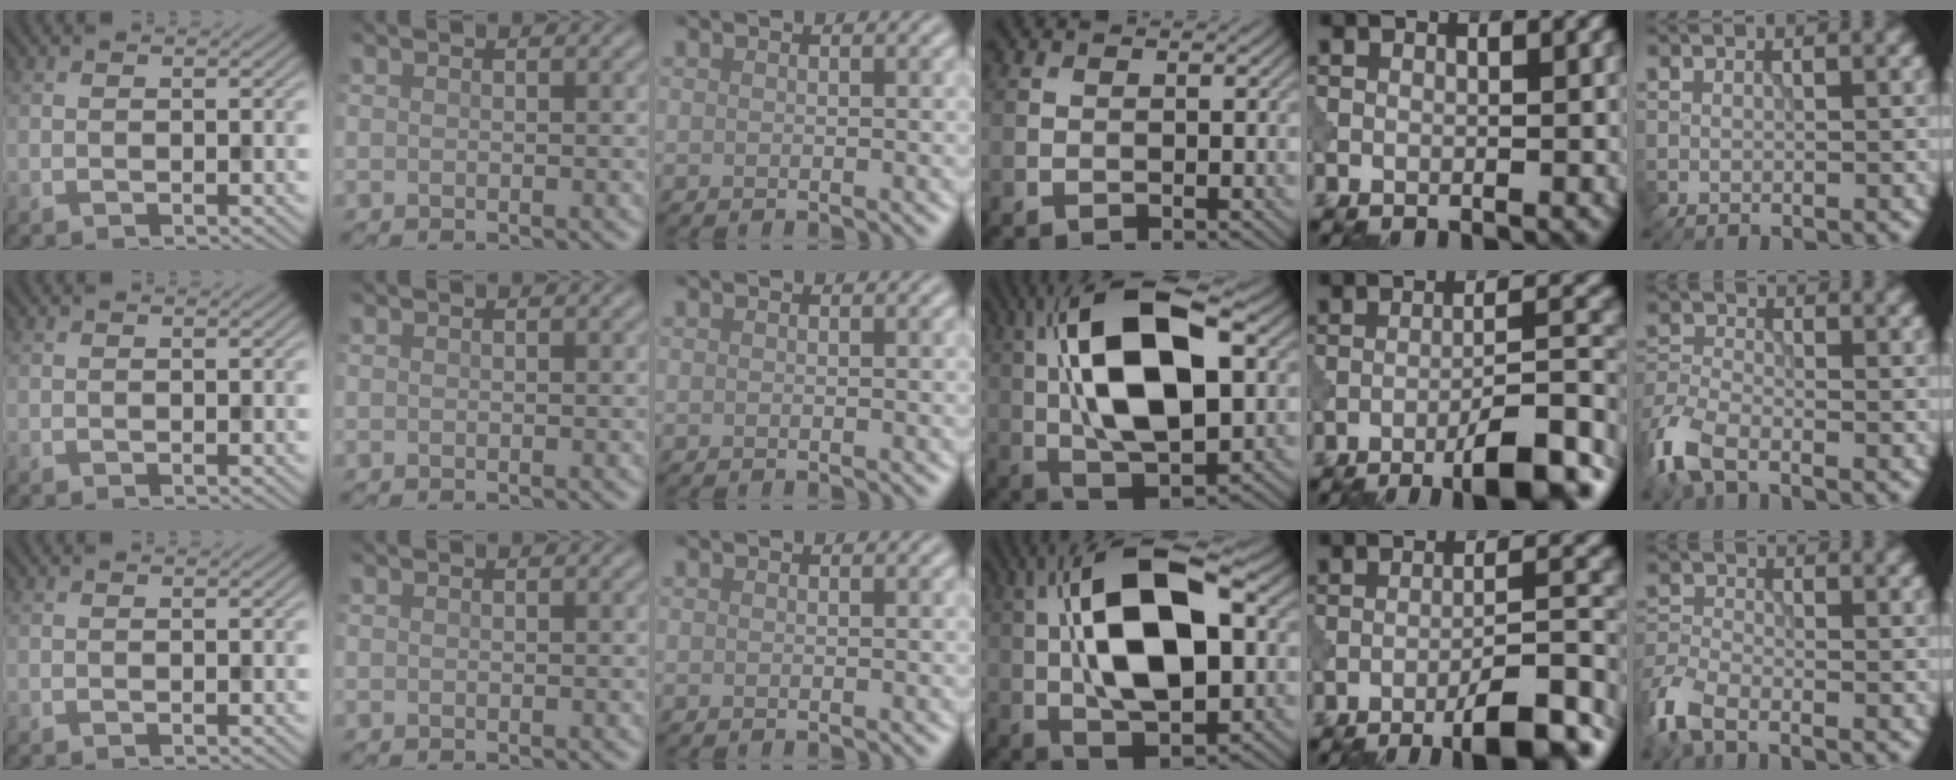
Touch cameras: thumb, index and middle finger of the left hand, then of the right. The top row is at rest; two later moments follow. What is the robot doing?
{"motion": "shake", "object": "bell"}